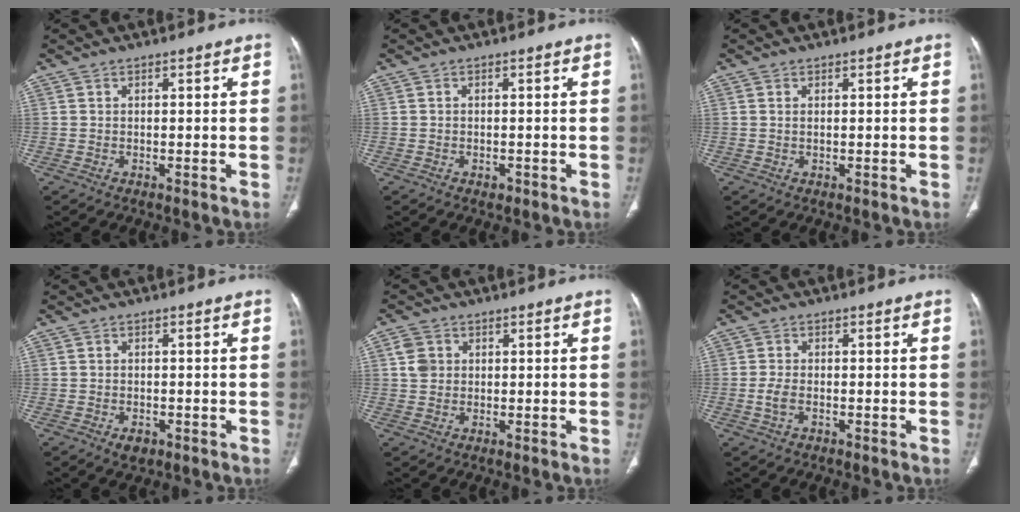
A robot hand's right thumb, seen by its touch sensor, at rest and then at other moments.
{"total": 1.1, "force": [-0.6, 0.8, 0.5], "torque": [-0.006, 0.001, -0.007]}
{"total": 0.6, "force": [0.2, 0.2, 0.5], "torque": [-0.016, 0.003, 0.006]}
{"total": 2.5, "force": [-1.2, 1.6, 1.4], "torque": [-0.017, 0.000, -0.013]}
{"total": 3.4, "force": [0.8, 2.8, 1.6], "torque": [-0.022, 0.003, 0.018]}
{"total": 2.6, "force": [-0.8, 1.5, 2.0], "torque": [-0.048, 0.005, -0.015]}